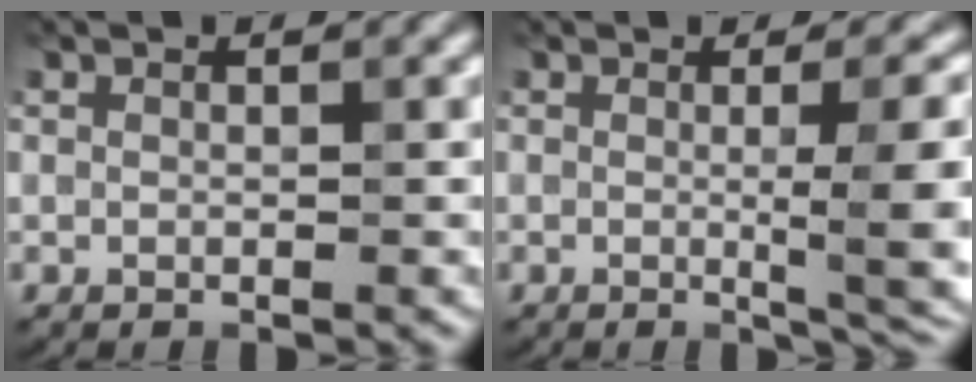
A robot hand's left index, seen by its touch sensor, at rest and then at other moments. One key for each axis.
{"total": 7.9, "fx": -0.4, "fy": 2.1, "fz": 7.6, "tx": -0.079, "ty": -0.006, "tz": -0.004}